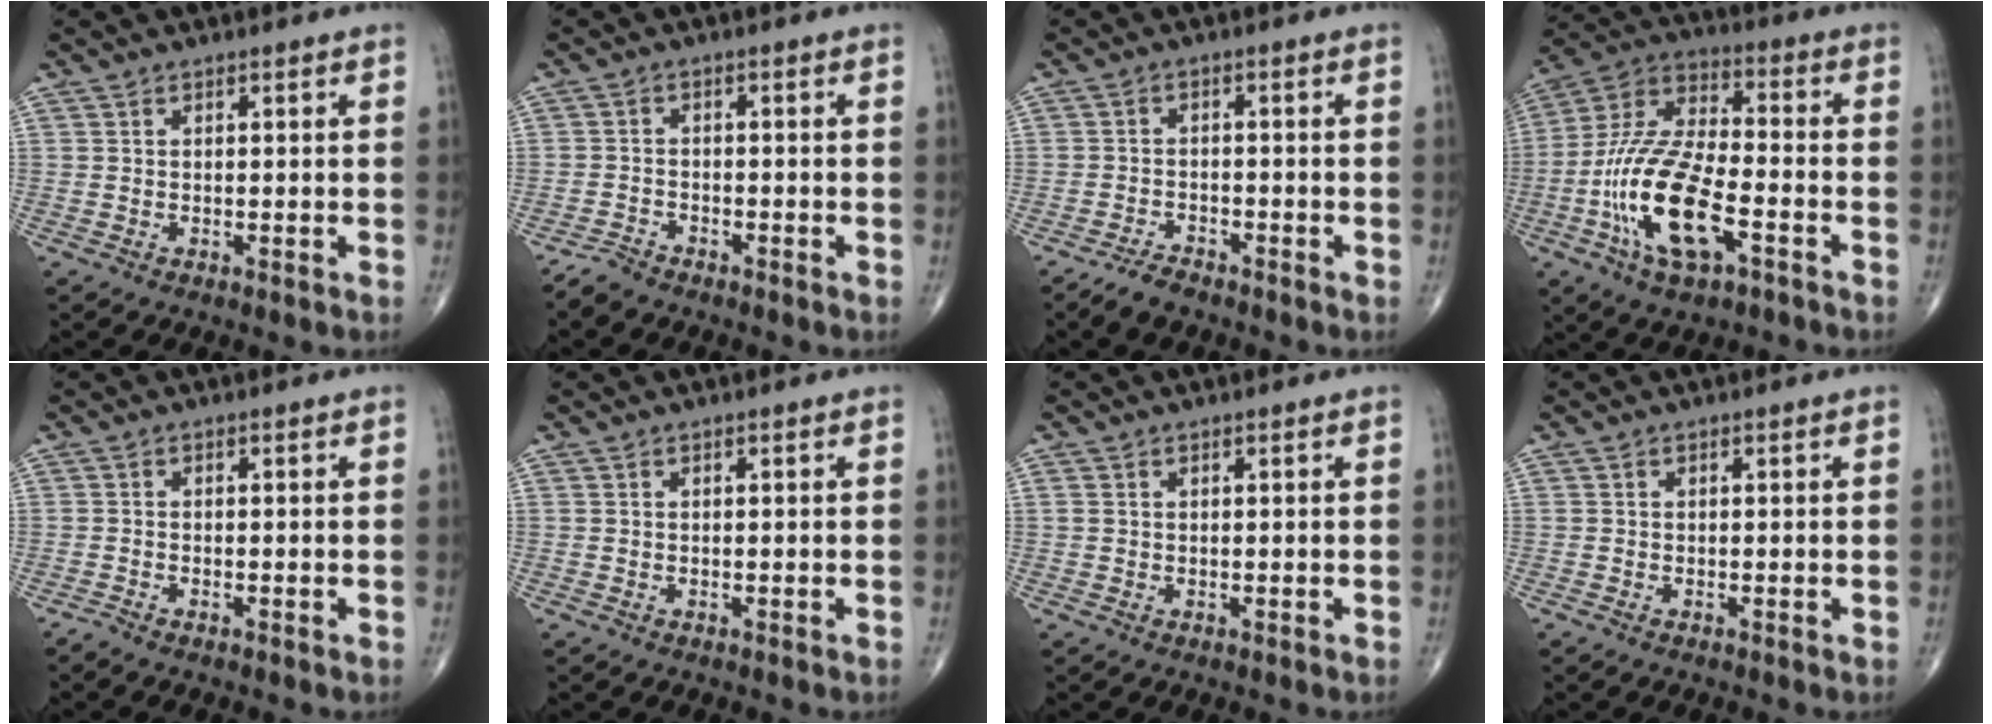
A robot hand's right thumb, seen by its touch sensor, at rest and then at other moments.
{"total": 2.7, "force": [-2.5, 0.8, 0.5], "torque": [-0.018, 0.003, -0.052]}
{"total": 3.5, "force": [-3.1, 1.2, 1.3], "torque": [-0.031, 0.007, -0.058]}
{"total": 18.5, "force": [-6.5, 7.6, 15.6], "torque": [-0.319, 0.032, -0.118]}
{"total": 0.9, "force": [-0.8, 0.0, 0.3], "torque": [-0.014, -0.001, -0.020]}
{"total": 0.0}
{"total": 0.7, "force": [0.2, 0.6, 0.4], "torque": [-0.008, 0.004, 0.006]}
{"total": 0.0}